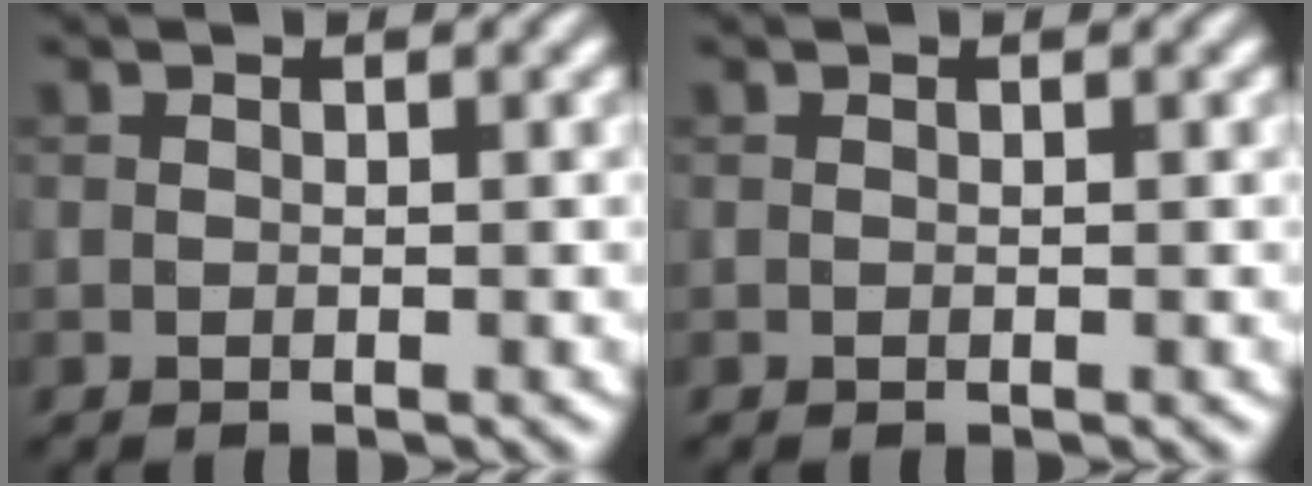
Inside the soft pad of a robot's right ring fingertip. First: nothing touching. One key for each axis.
{"total": 0.0}